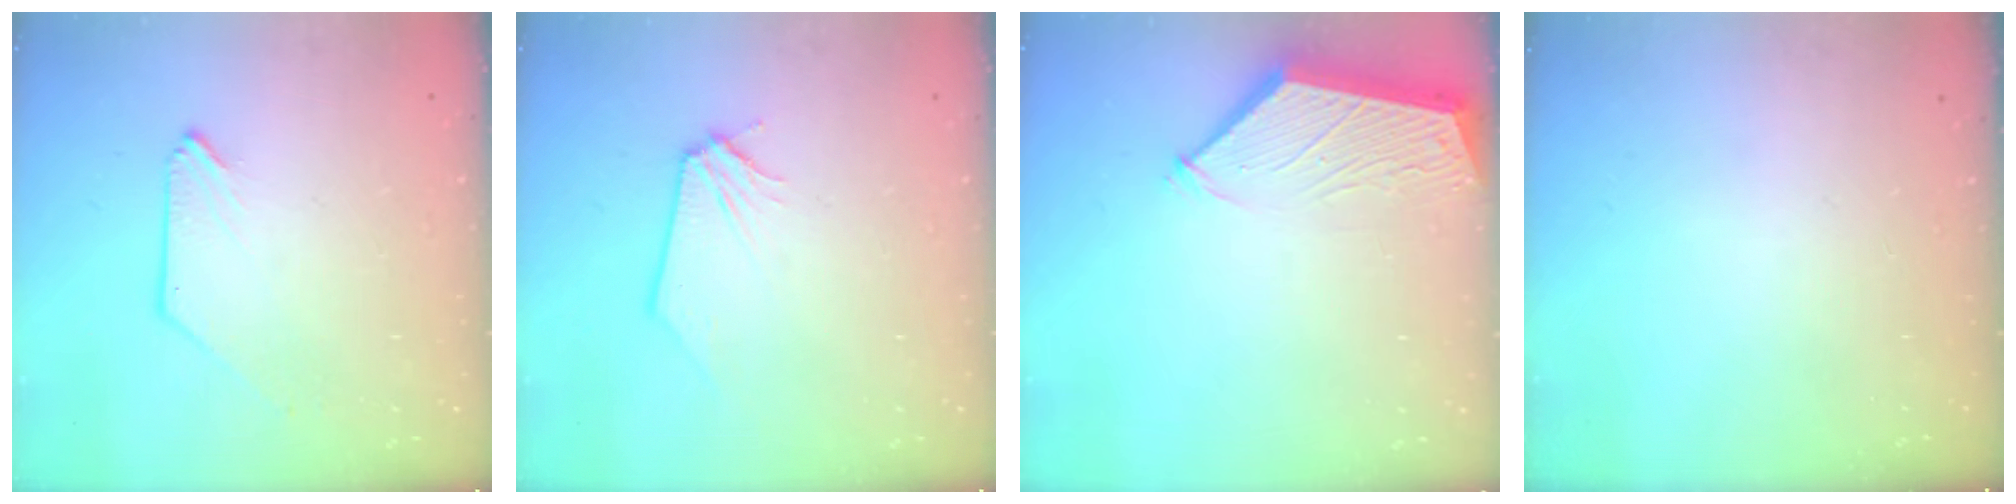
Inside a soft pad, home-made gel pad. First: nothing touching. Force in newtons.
{"total": 0.0}
{"total": 3.8, "press": 3.8, "slide": 0.6}
{"total": 0.0}